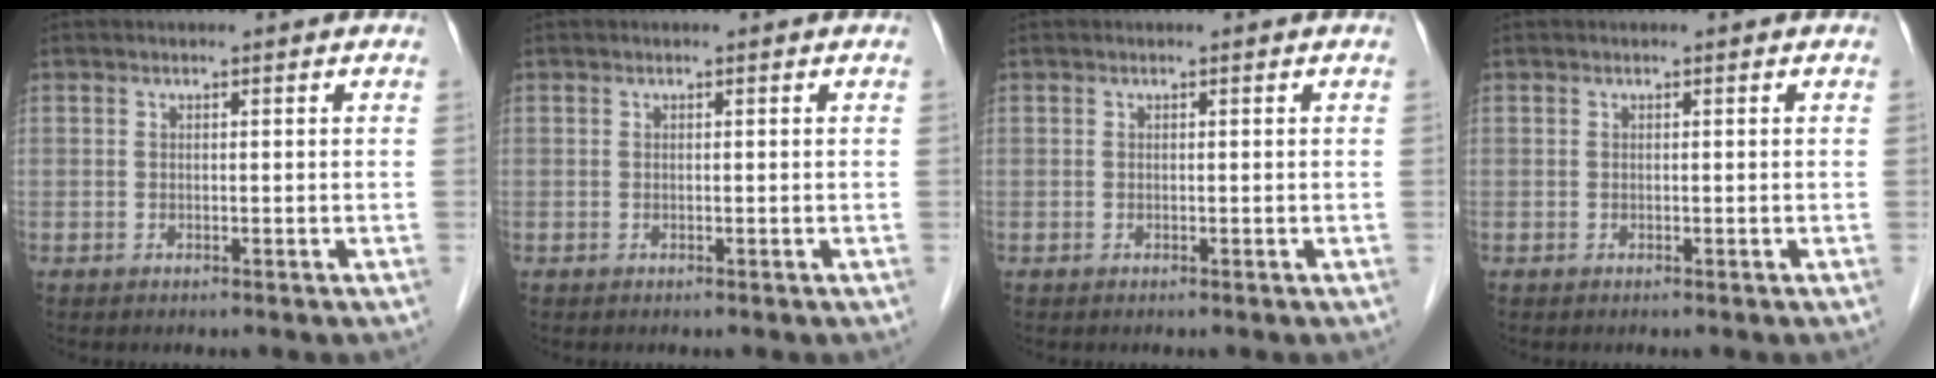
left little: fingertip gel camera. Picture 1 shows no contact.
{"total": 0.0}
{"total": 0.0}
{"total": 0.0}